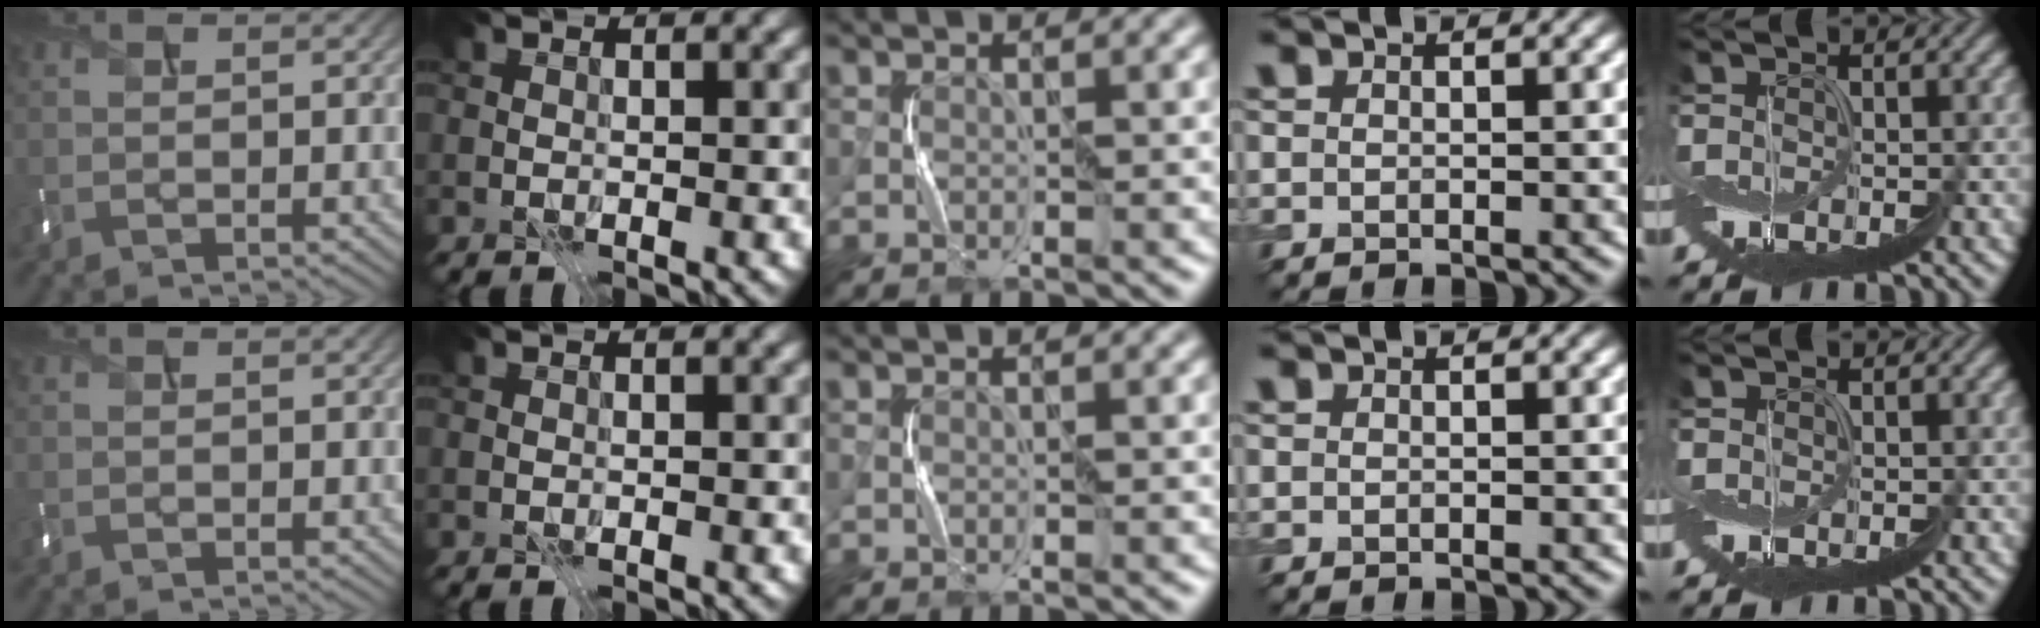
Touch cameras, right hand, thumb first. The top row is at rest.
{}